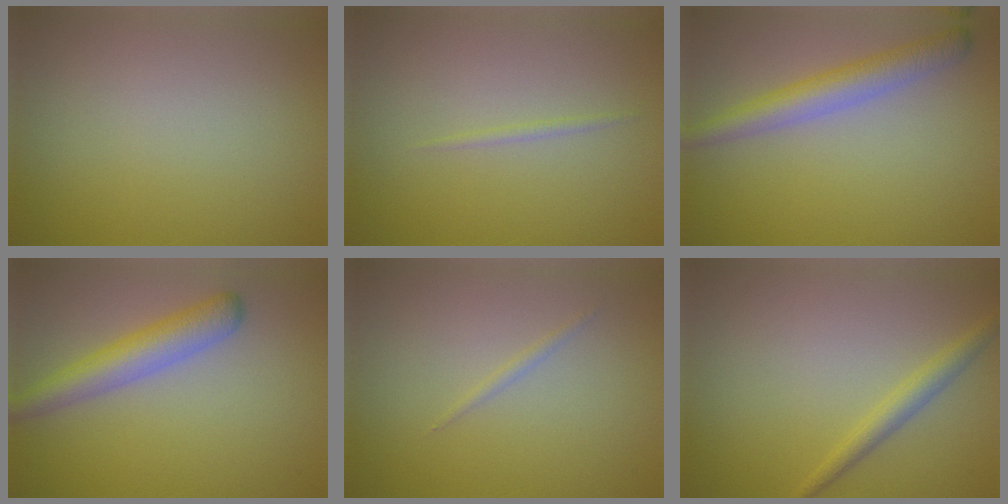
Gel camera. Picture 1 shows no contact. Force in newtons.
{"total": 0.6, "press": 0.6, "slide": 0.0}
{"total": 3.7, "press": 3.7, "slide": 0.1}
{"total": 4.0, "press": 4.0, "slide": 0.1}
{"total": 0.6, "press": 0.6, "slide": 0.0}
{"total": 1.9, "press": 1.9, "slide": 0.0}